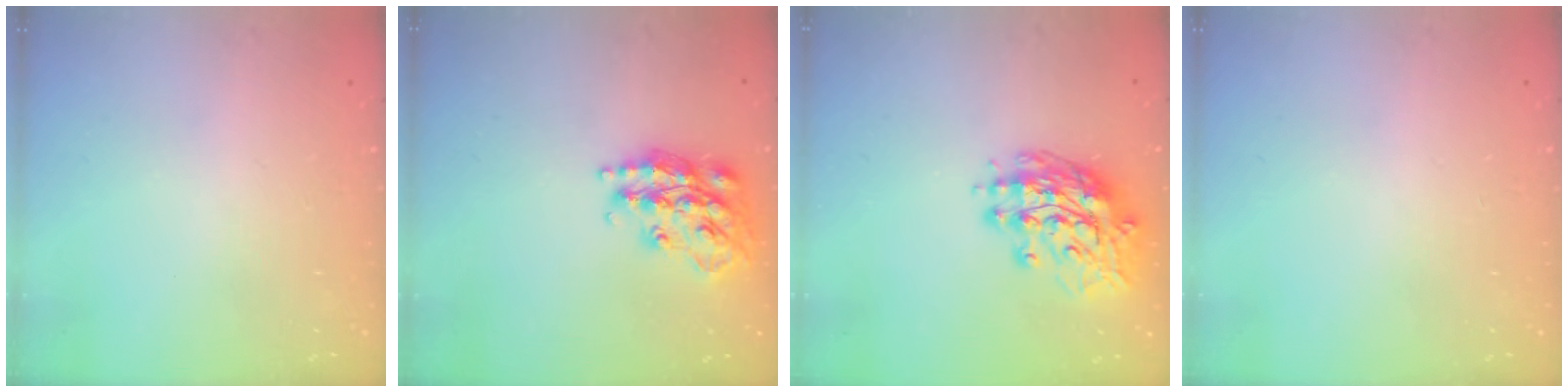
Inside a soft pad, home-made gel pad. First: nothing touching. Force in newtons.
{"total": 19.2, "press": 19.2, "slide": 1.3}
{"total": 14.9, "press": 14.8, "slide": 1.5}
{"total": 0.0}